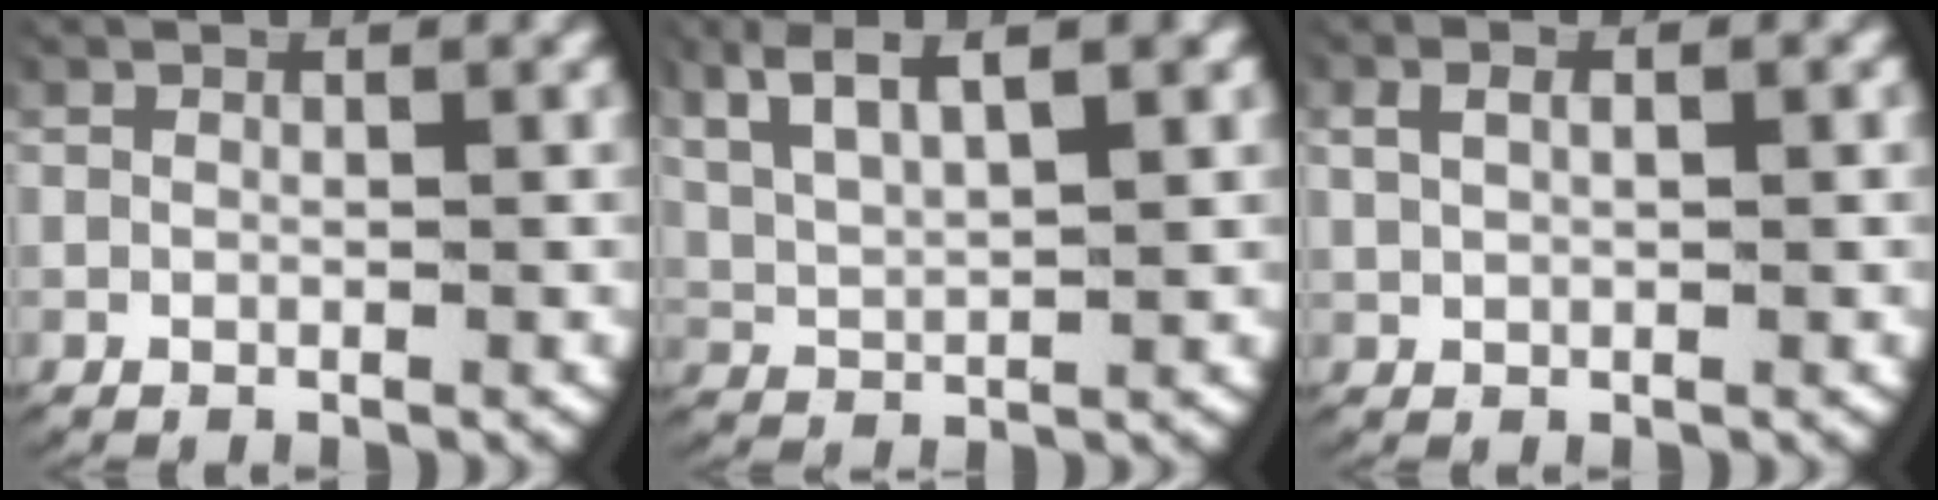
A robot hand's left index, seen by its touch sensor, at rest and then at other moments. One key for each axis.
{"total": 7.3, "fx": 3.8, "fy": 4.0, "fz": 4.7, "tx": -0.097, "ty": 0.014, "tz": 0.064}
{"total": 1.5, "fx": 0.5, "fy": 0.7, "fz": 1.3, "tx": -0.027, "ty": 0.002, "tz": 0.016}